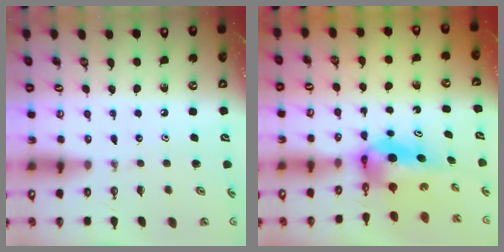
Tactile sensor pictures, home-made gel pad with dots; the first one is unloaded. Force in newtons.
{"total": 6.4, "press": 6.0, "slide": 2.1}